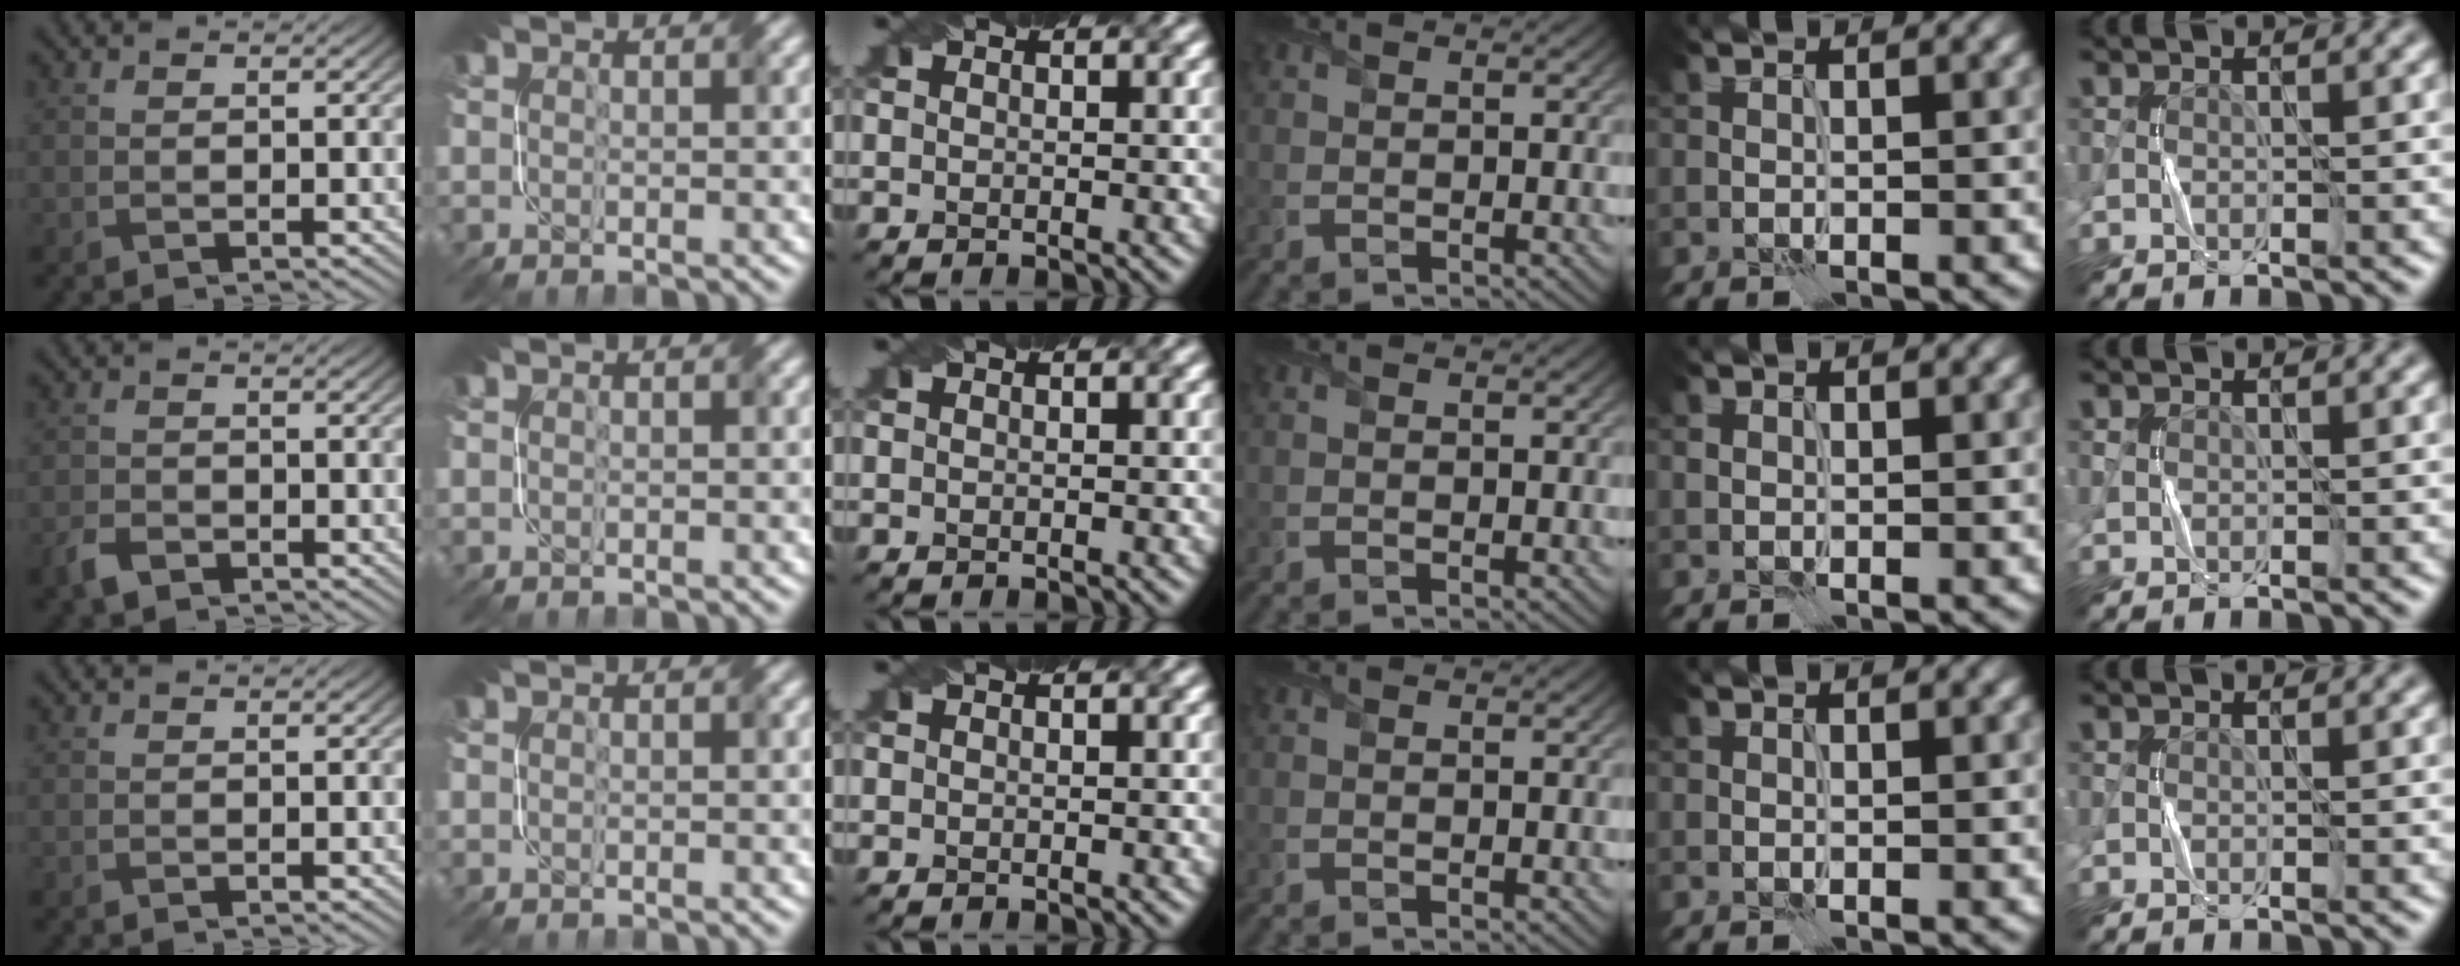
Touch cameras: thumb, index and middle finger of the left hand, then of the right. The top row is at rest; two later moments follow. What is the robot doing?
{"motion": "fold", "object": "napkin"}